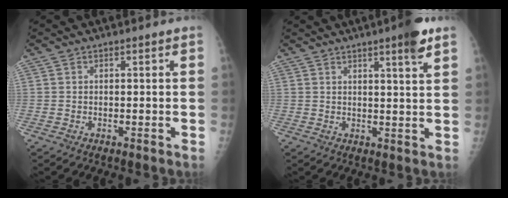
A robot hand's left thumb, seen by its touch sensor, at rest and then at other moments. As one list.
[{"total": 5.8, "force": [3.6, 0.4, 4.5], "torque": [-0.058, -0.019, 0.048]}]